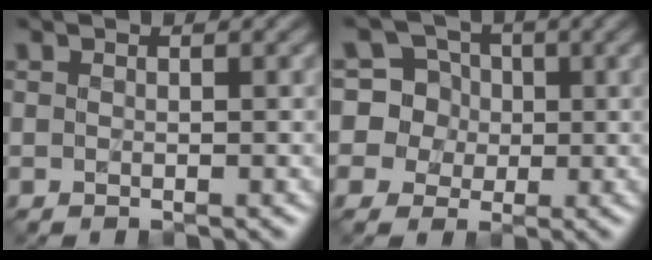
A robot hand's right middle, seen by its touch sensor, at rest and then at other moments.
{"total": 8.3, "force": [1.5, 7.9, 1.9], "torque": [-0.054, 0.040, 0.019]}